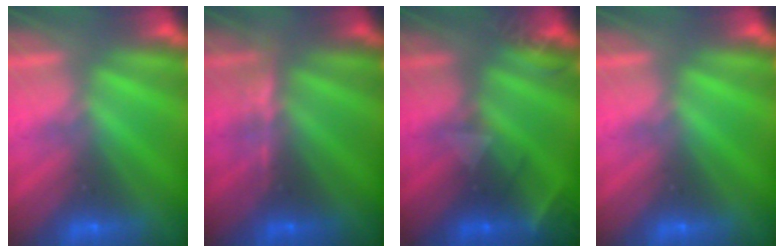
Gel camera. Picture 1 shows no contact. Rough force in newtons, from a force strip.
{"total": 2.8}
{"total": 2.2}
{"total": 0.0}